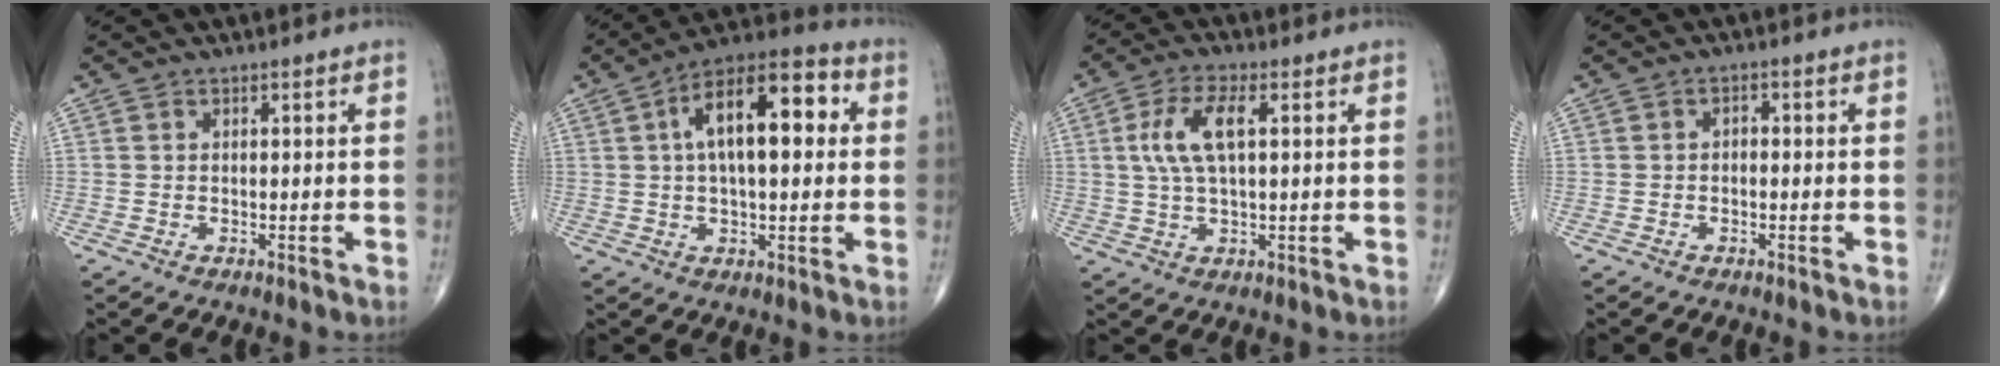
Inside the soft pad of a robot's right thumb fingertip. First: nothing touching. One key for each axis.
{"total": 16.7, "fx": 3.3, "fy": 7.5, "fz": 14.6, "tx": -0.213, "ty": 0.029, "tz": 0.044}
{"total": 8.3, "fx": 1.7, "fy": 3.1, "fz": 7.5, "tx": -0.163, "ty": 0.009, "tz": 0.033}
{"total": 1.5, "fx": -0.1, "fy": 1.0, "fz": 1.1, "tx": -0.009, "ty": 0.006, "tz": -0.007}